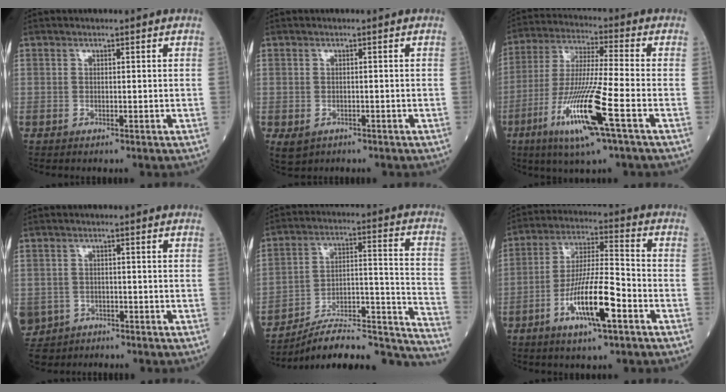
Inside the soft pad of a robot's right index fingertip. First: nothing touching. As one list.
[{"total": 2.3, "force": [-1.1, 1.8, 0.9], "torque": [-0.020, -0.002, -0.008]}, {"total": 14.8, "force": [-6.2, -0.1, 13.5], "torque": [-0.277, -0.025, -0.115]}, {"total": 8.9, "force": [-4.9, 7.2, 1.7], "torque": [-0.063, -0.005, -0.073]}, {"total": 23.4, "force": [-21.0, 3.6, 9.5], "torque": [-0.074, 0.048, -0.310]}, {"total": 12.1, "force": [-5.3, 1.5, 10.8], "torque": [-0.202, -0.006, -0.097]}]